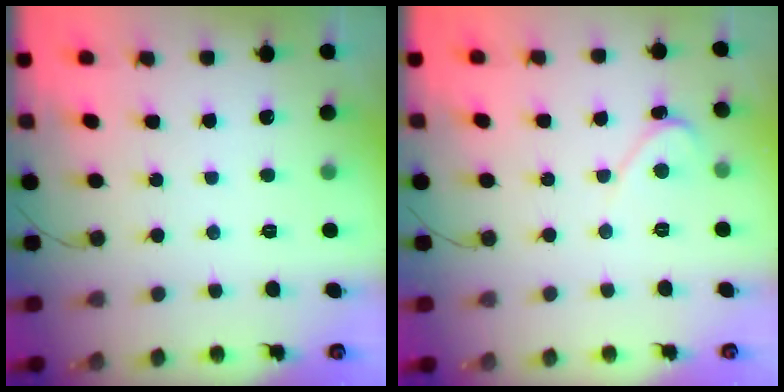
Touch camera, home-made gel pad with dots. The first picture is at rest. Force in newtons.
{"total": 2.1, "press": 2.1, "slide": 0.2}